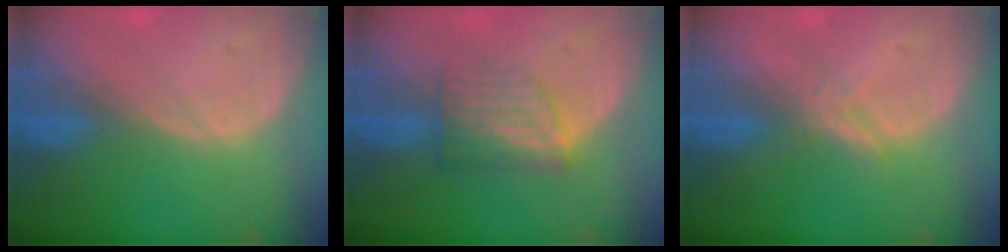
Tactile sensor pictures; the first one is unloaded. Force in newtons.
{"total": 6.1, "press": 5.5, "slide": 2.8}
{"total": 1.7, "press": 1.7, "slide": 0.1}